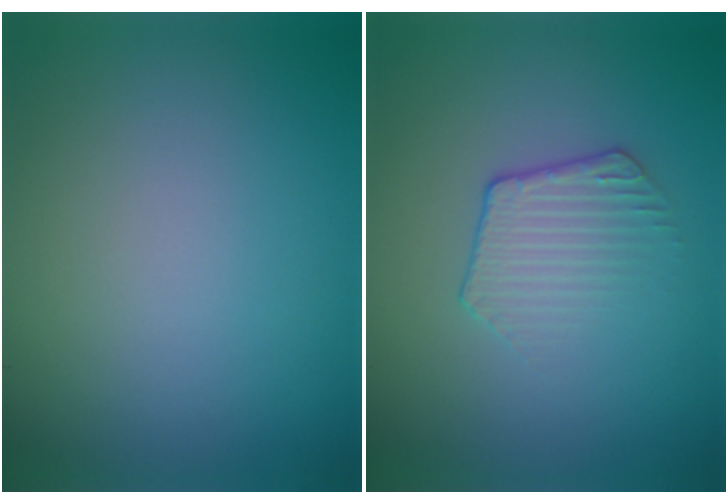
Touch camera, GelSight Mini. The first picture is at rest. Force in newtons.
{"total": 2.1, "press": 1.5, "slide": 1.4}